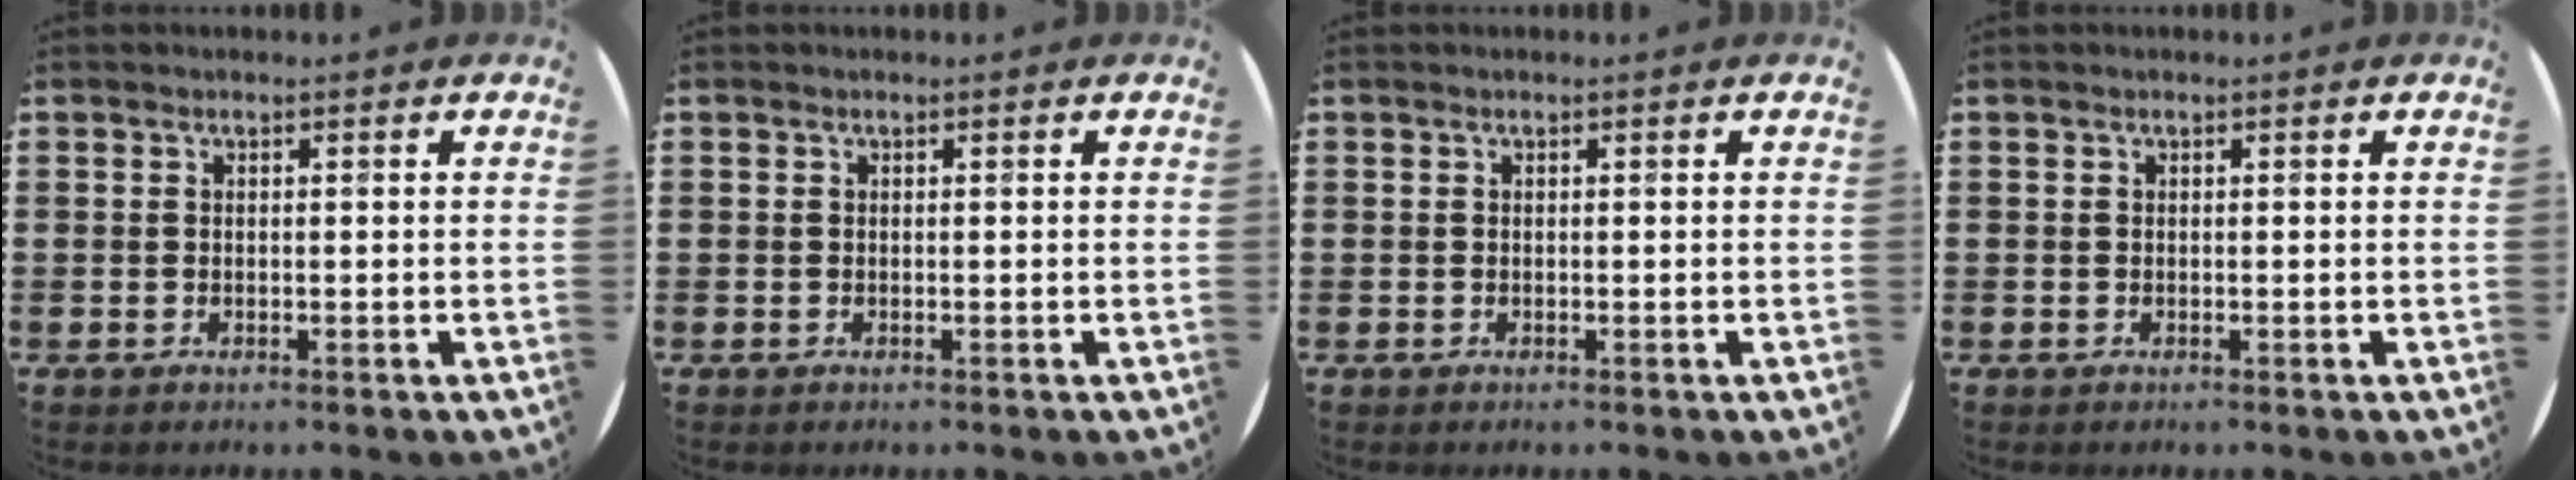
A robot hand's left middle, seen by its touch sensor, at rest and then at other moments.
{"total": 0.0}
{"total": 0.0}
{"total": 0.0}